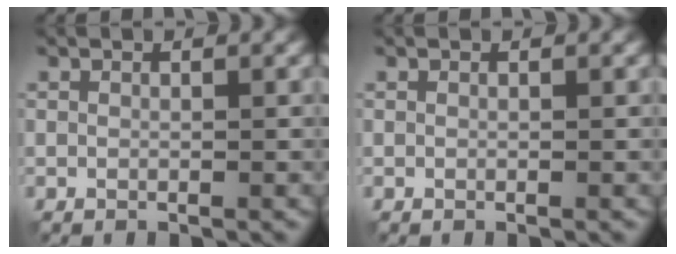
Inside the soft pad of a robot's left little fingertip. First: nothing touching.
{"total": 0.0}